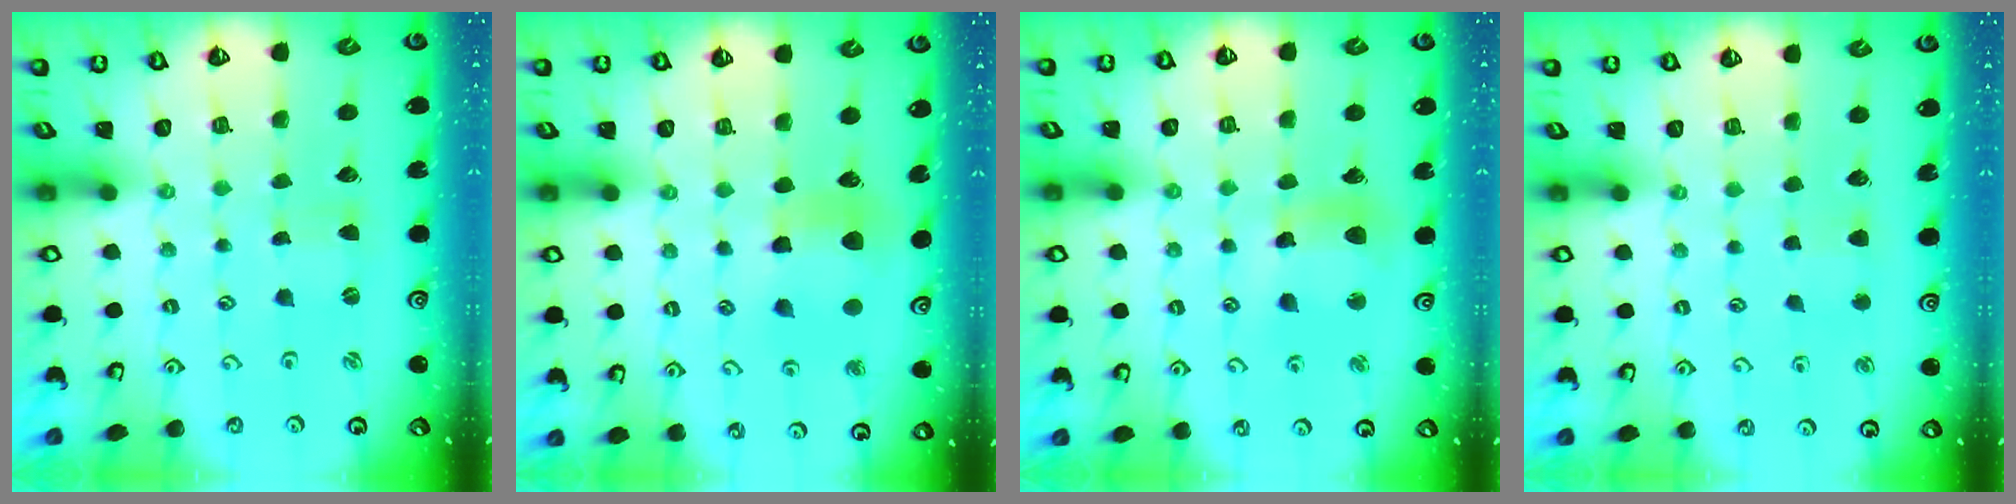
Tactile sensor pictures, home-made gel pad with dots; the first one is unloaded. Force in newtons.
{"total": 8.3, "press": 8.2, "slide": 1.1}
{"total": 11.1, "press": 11.0, "slide": 1.5}
{"total": 2.5, "press": 2.4, "slide": 0.7}